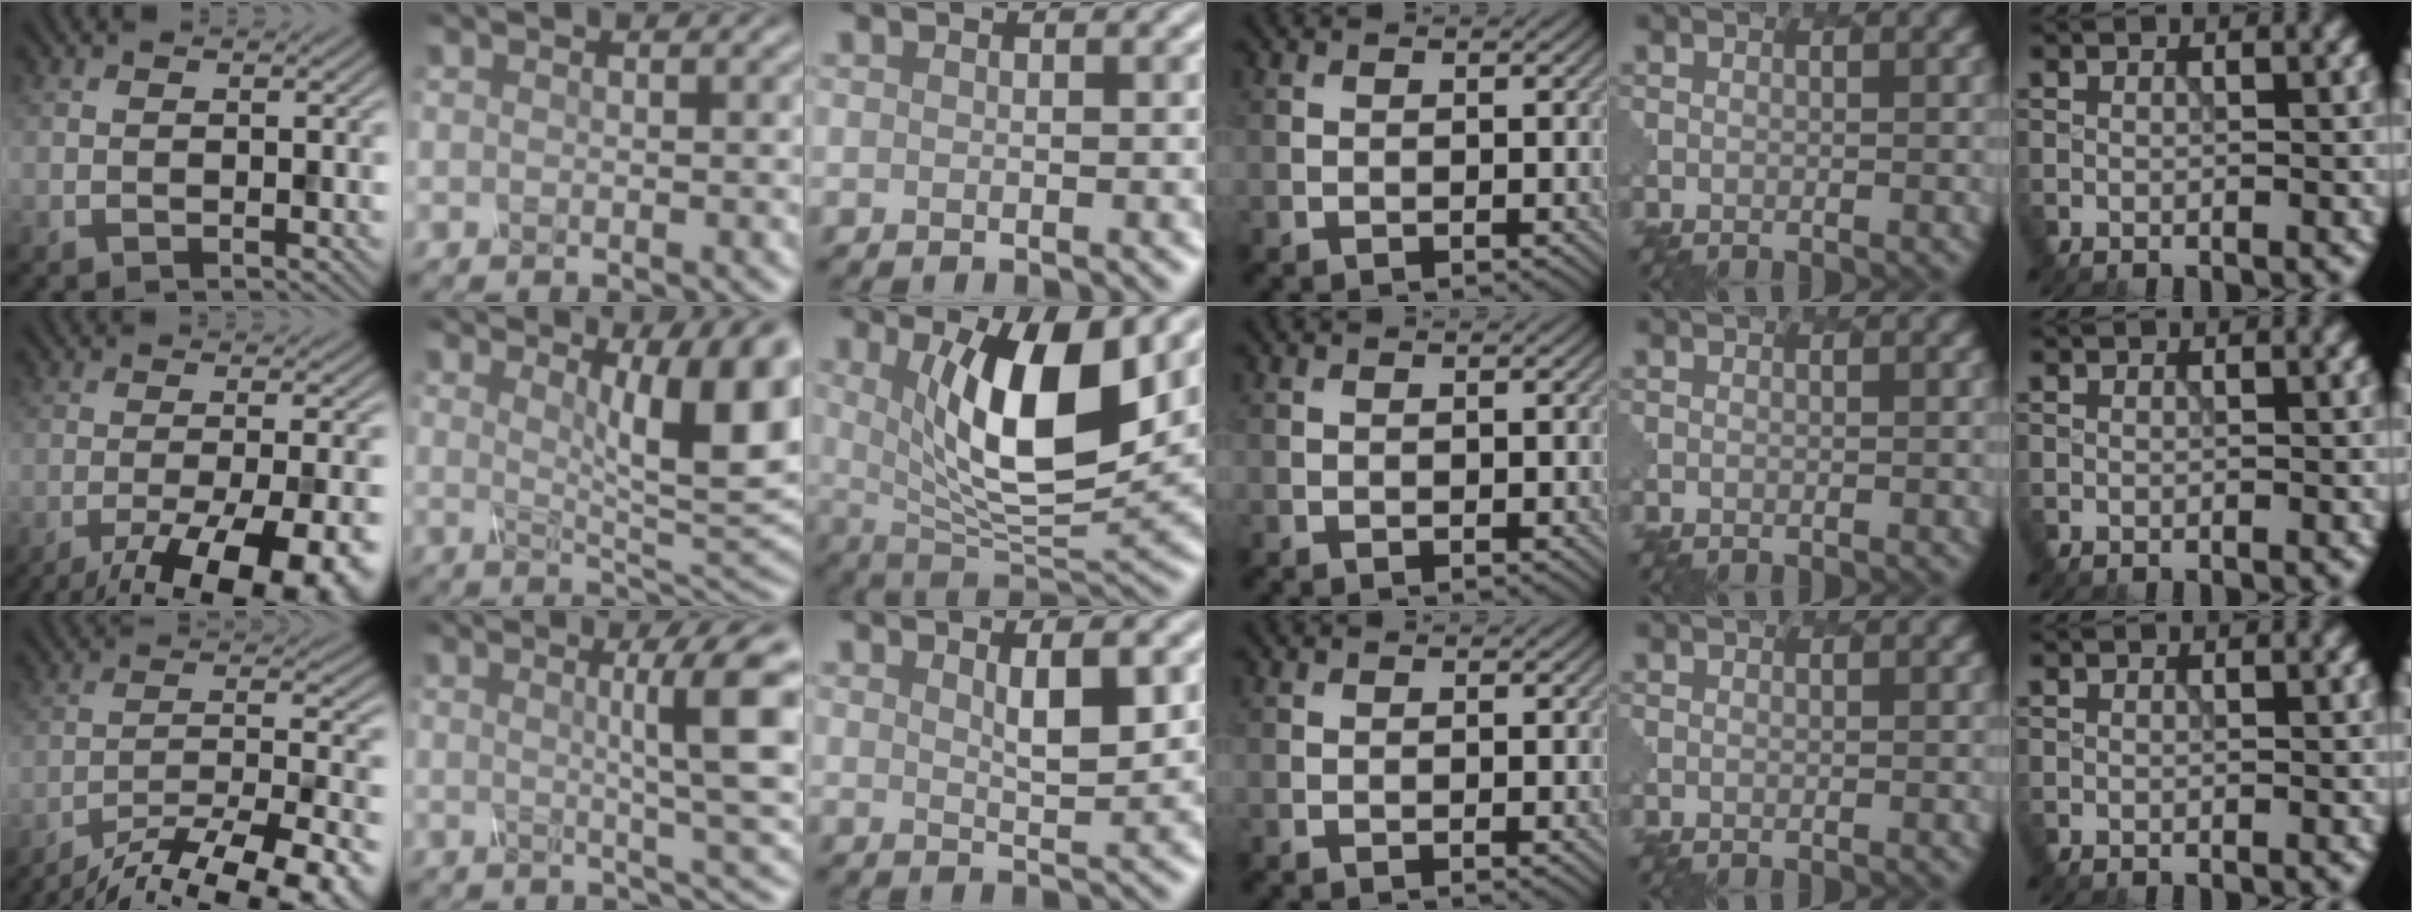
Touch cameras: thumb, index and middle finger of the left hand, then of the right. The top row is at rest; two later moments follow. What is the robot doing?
{"motion": "screw", "object": "spray bottle"}